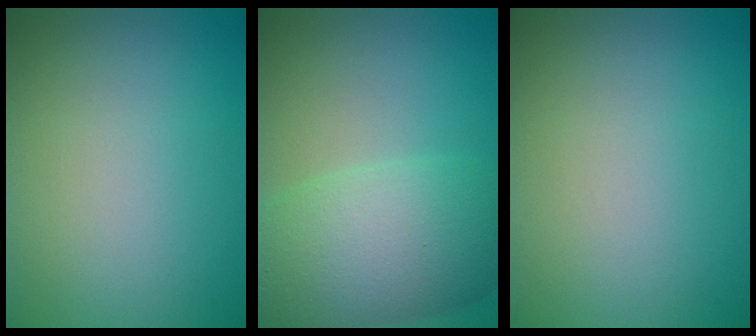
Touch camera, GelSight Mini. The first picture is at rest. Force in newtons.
{"total": 8.2, "press": 8.2, "slide": 0.4}
{"total": 0.0}